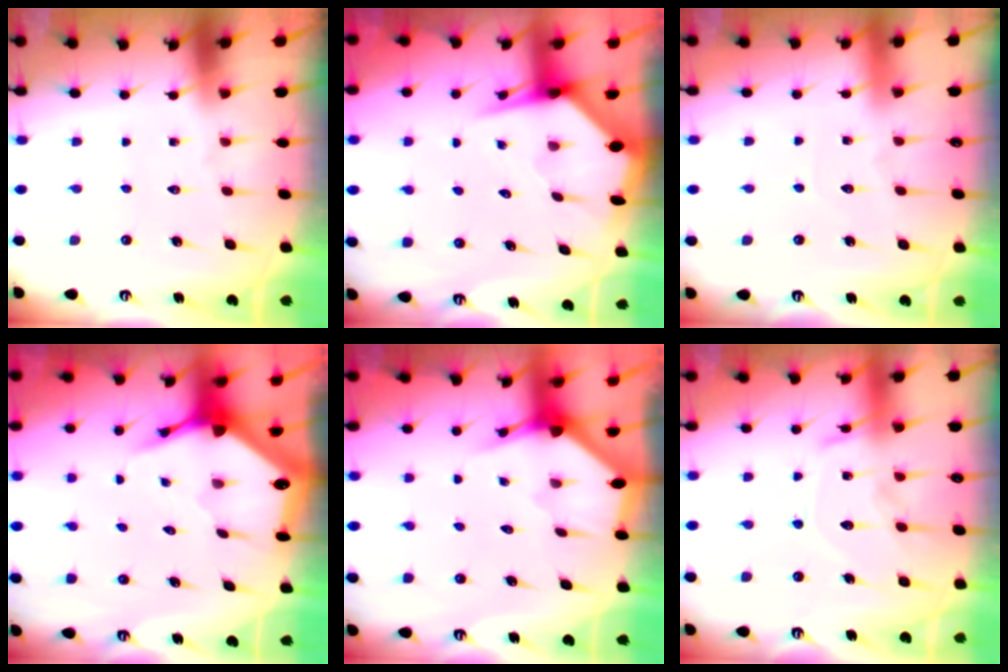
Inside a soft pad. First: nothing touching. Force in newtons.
{"total": 3.4, "press": 3.4, "slide": 0.5}
{"total": 2.9, "press": 2.9, "slide": 0.2}
{"total": 3.8, "press": 3.8, "slide": 0.5}
{"total": 2.3, "press": 2.3, "slide": 0.1}
{"total": 13.6, "press": 13.5, "slide": 1.2}